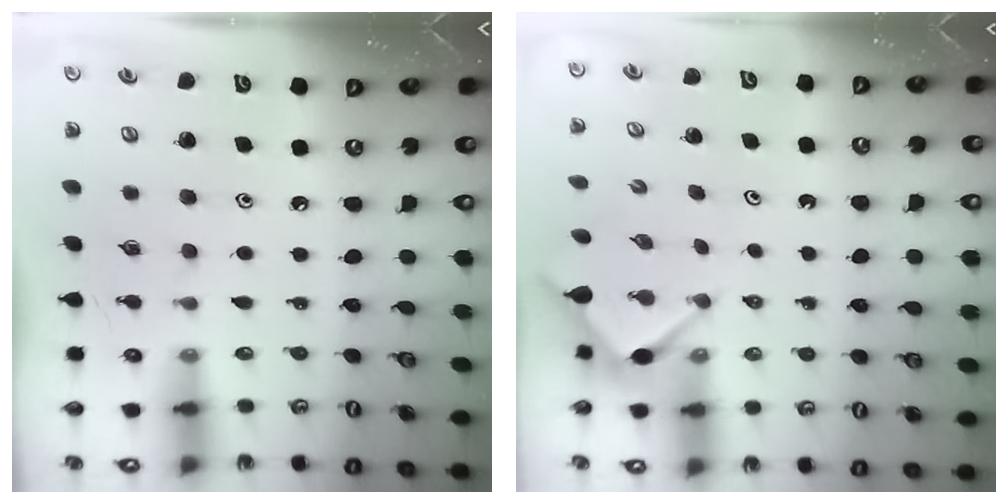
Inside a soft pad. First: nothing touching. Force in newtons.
{"total": 2.9, "press": 2.9, "slide": 0.1}